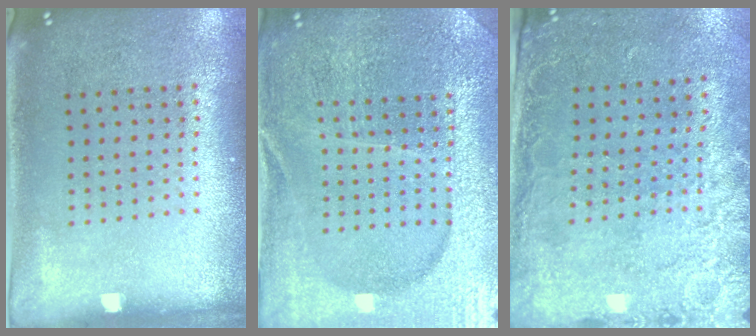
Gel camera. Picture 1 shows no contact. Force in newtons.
{"total": 4.9, "press": 4.5, "slide": 1.9}
{"total": 2.5, "press": 2.1, "slide": 1.4}